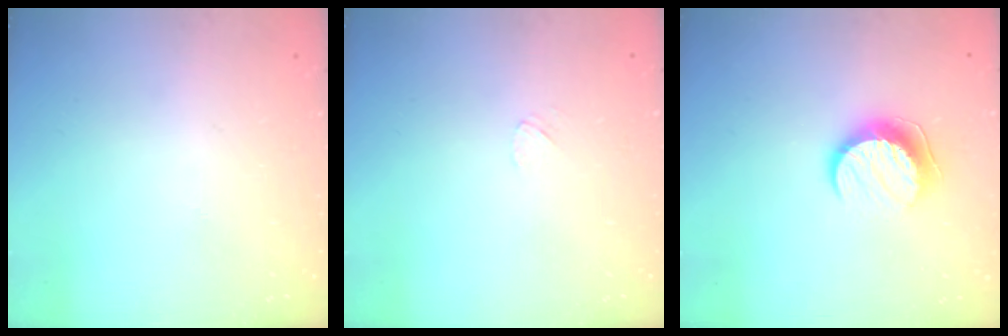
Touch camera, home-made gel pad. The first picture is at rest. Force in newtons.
{"total": 3.4, "press": 3.4, "slide": 0.4}
{"total": 9.6, "press": 9.6, "slide": 0.4}